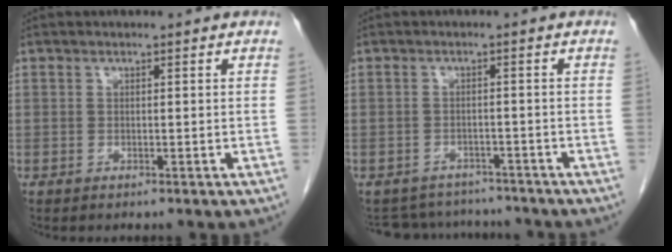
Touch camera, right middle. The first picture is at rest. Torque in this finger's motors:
{"motor_torque": [0.02, -0.01, -0.06, -0.03]}